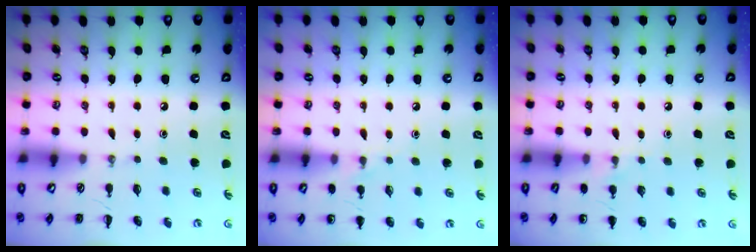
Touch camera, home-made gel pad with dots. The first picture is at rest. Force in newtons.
{"total": 5.3, "press": 5.0, "slide": 1.6}
{"total": 4.6, "press": 4.4, "slide": 1.5}